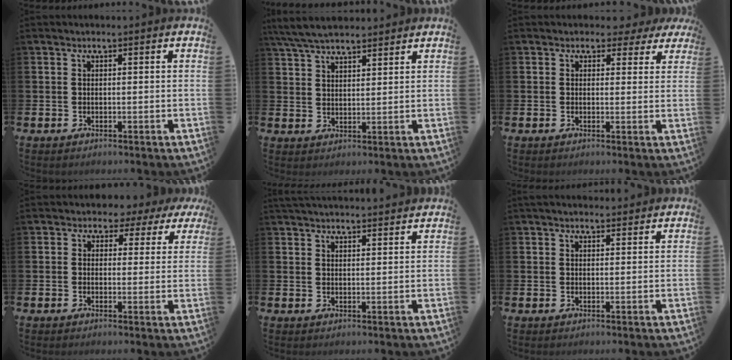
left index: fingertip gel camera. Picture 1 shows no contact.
{"total": 5.7, "force": [5.3, 1.2, 1.8], "torque": [-0.050, -0.014, 0.099]}
{"total": 2.3, "force": [1.6, 1.6, 0.5], "torque": [-0.001, -0.001, 0.022]}
{"total": 2.5, "force": [1.4, 2.1, 0.3], "torque": [-0.009, -0.005, 0.017]}
{"total": 3.0, "force": [3.0, 0.1, 0.2], "torque": [-0.010, -0.012, 0.055]}
{"total": 1.7, "force": [1.6, 0.4, 0.3], "torque": [0.000, -0.002, 0.029]}